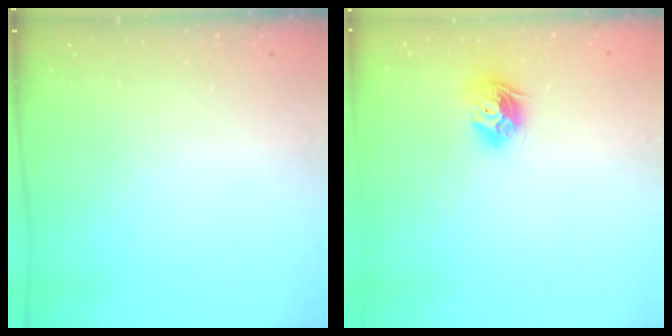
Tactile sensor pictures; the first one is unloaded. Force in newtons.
{"total": 9.5, "press": 9.5, "slide": 0.3}